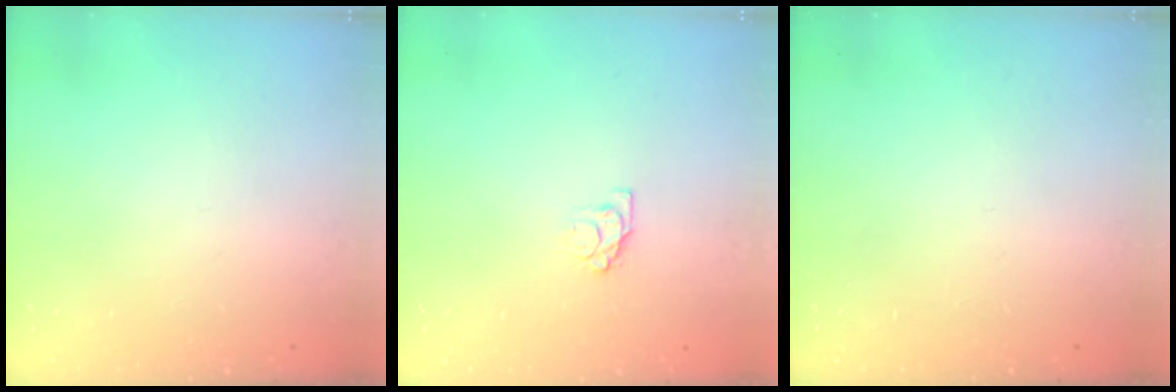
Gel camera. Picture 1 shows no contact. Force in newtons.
{"total": 3.6, "press": 3.6, "slide": 0.4}
{"total": 0.0}